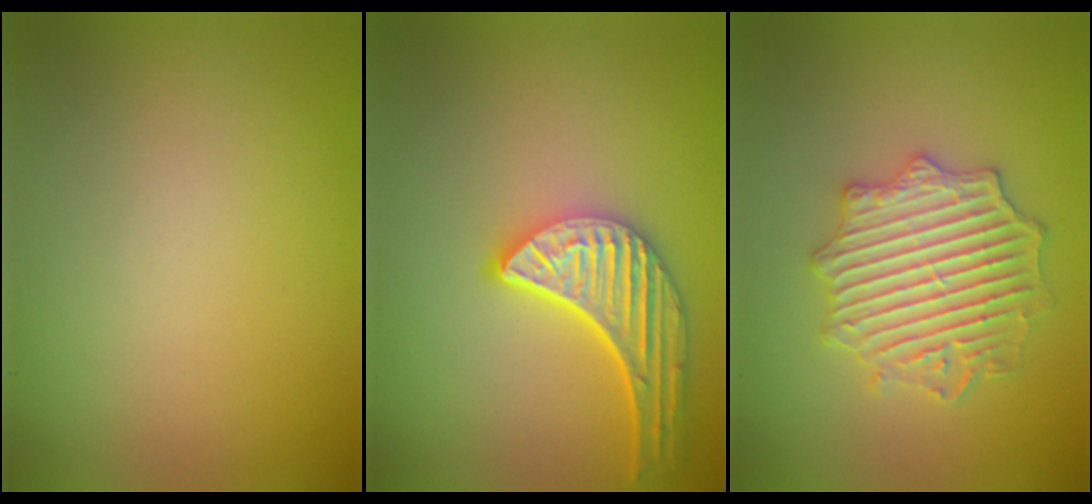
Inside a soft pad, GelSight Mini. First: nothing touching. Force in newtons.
{"total": 5.4, "press": 4.3, "slide": 3.4}
{"total": 4.7, "press": 4.6, "slide": 0.9}